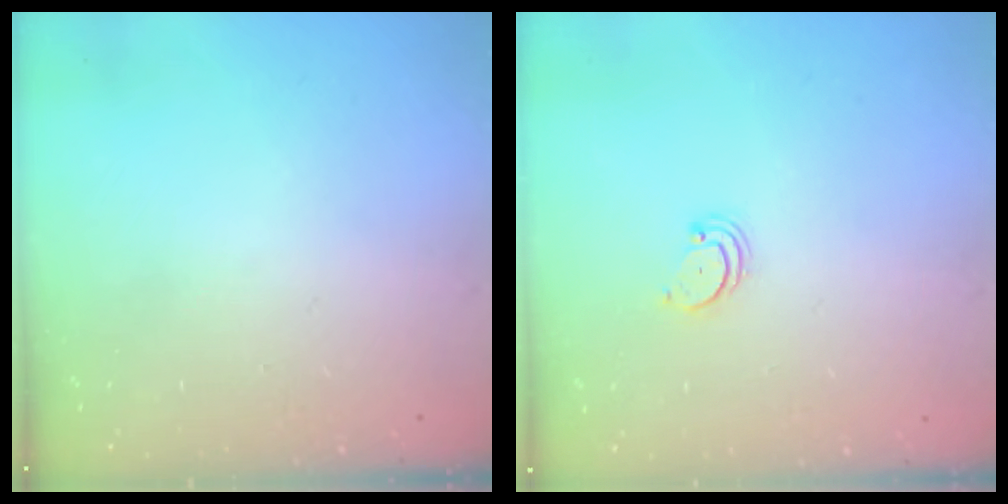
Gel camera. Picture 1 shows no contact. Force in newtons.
{"total": 2.2, "press": 2.2, "slide": 0.2}